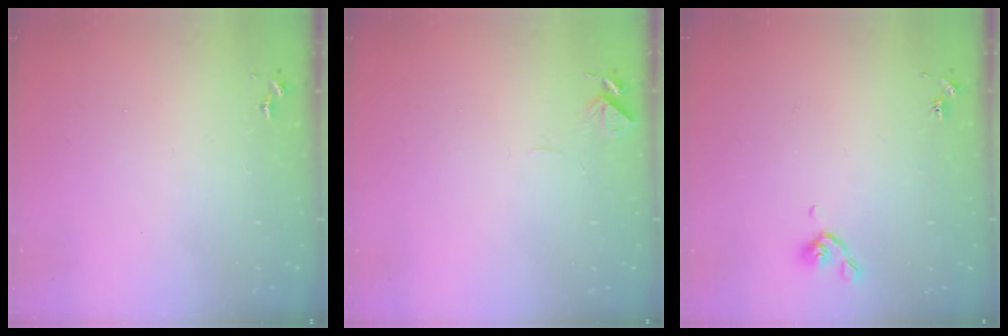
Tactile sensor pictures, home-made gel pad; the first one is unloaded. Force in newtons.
{"total": 4.6, "press": 4.5, "slide": 0.4}
{"total": 4.8, "press": 4.6, "slide": 1.0}